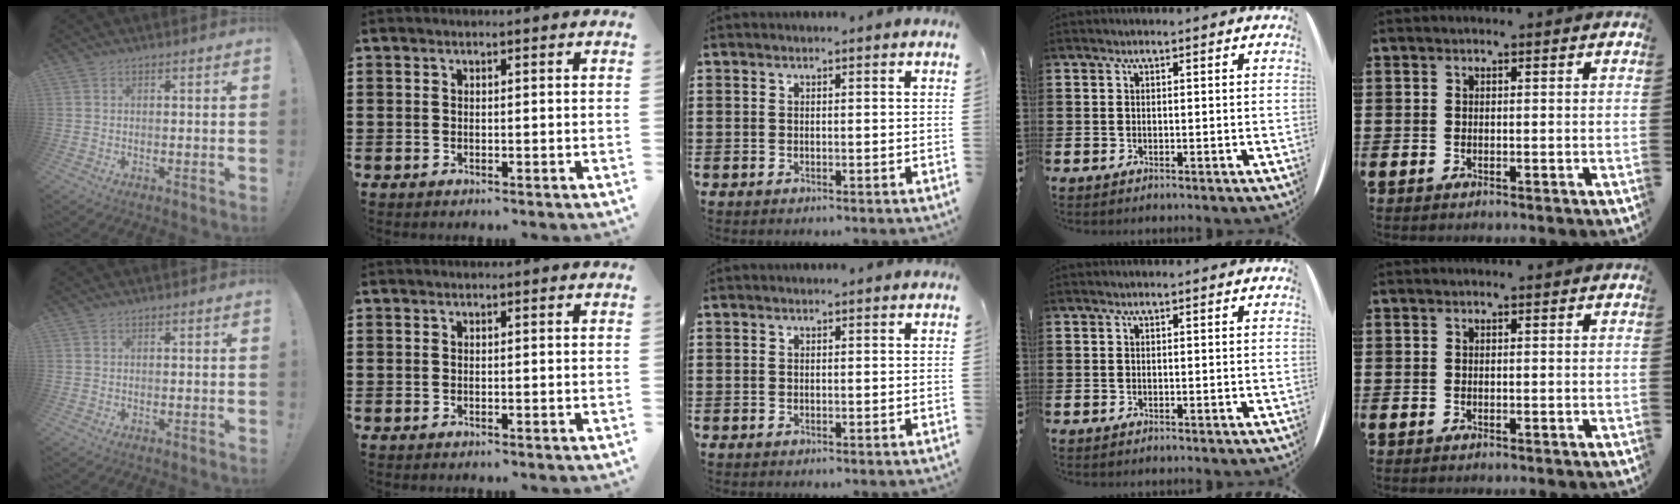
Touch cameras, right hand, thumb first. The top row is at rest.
{}